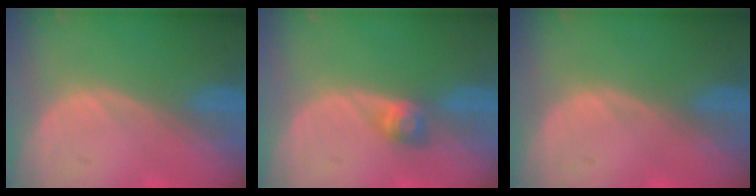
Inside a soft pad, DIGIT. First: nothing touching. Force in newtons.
{"total": 2.7, "press": 2.5, "slide": 1.1}
{"total": 0.0}